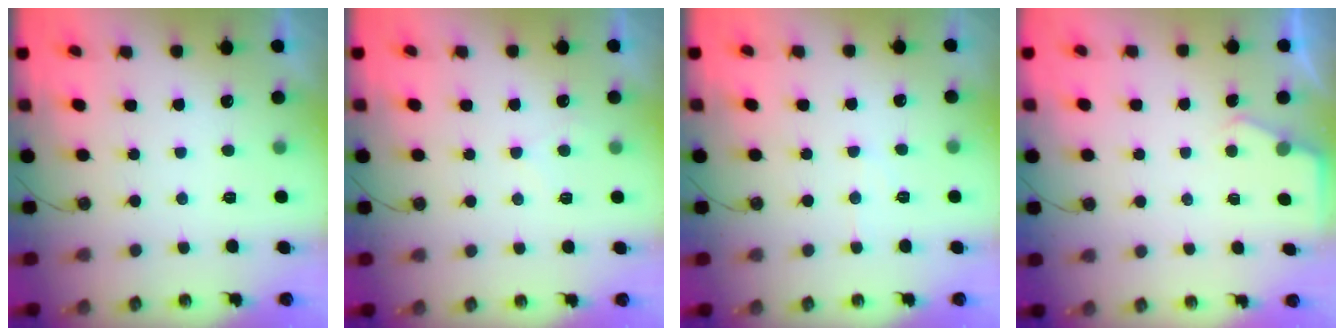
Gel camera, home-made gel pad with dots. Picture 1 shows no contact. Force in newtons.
{"total": 6.3, "press": 6.2, "slide": 0.8}
{"total": 5.6, "press": 5.6, "slide": 0.7}
{"total": 2.6, "press": 2.6, "slide": 0.4}